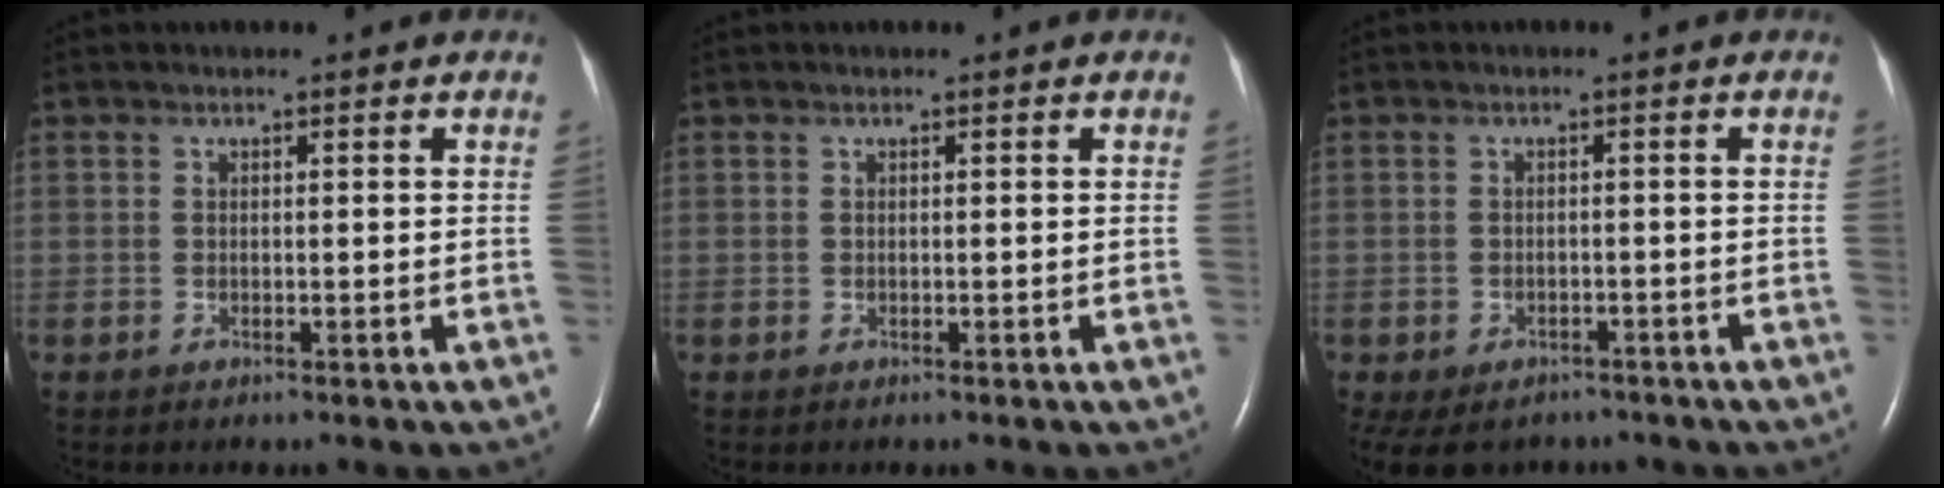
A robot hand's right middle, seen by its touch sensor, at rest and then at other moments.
{"total": 0.0}
{"total": 9.1, "force": [-6.8, 5.4, 2.7], "torque": [-0.066, -0.006, -0.086]}